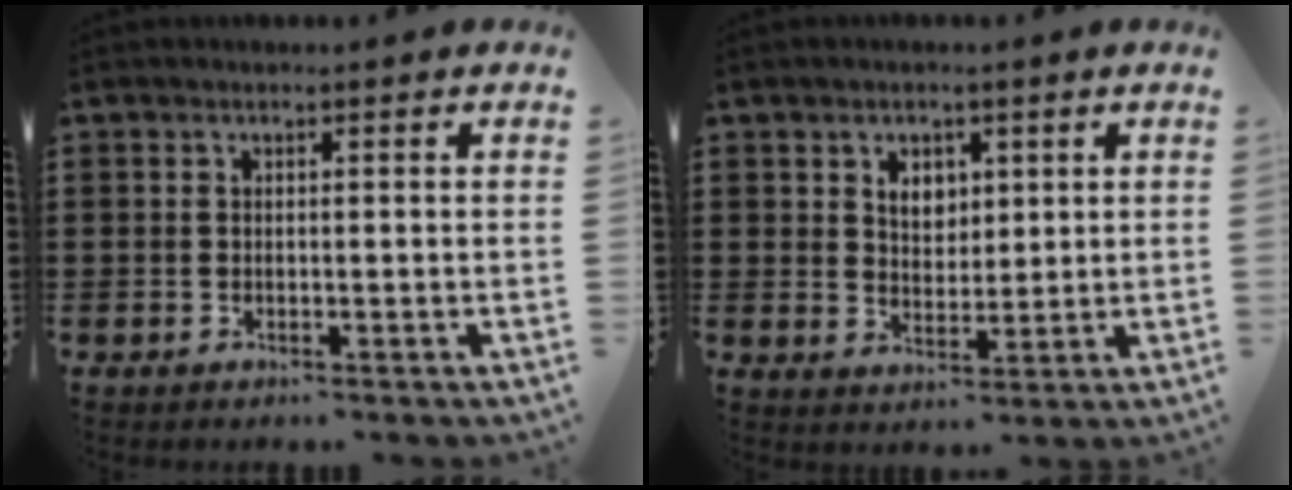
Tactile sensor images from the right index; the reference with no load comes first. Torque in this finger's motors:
{"motor_torque": [-0.02, 0.05, 0.09, 0.04]}